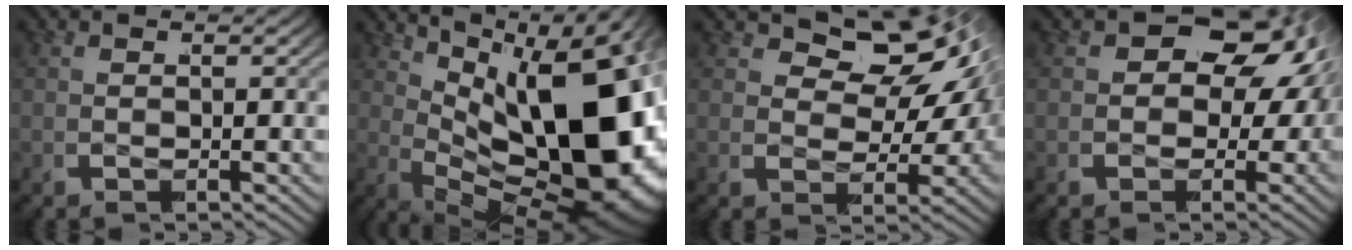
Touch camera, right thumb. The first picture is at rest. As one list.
[{"total": 24.3, "force": [-0.1, 13.7, 20.1], "torque": [-0.308, -0.027, 0.019]}, {"total": 10.1, "force": [2.1, 6.3, 7.6], "torque": [-0.099, -0.002, 0.029]}, {"total": 12.0, "force": [1.4, 8.1, 8.7], "torque": [-0.135, 0.001, 0.014]}]